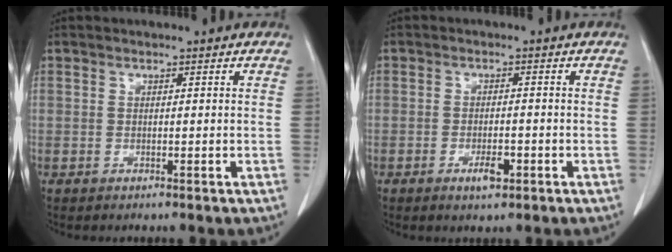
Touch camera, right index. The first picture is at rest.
{"total": 2.8, "force": [-1.4, 0.9, 2.3], "torque": [-0.040, 0.001, -0.017]}